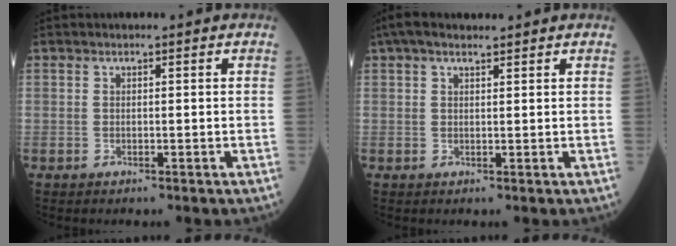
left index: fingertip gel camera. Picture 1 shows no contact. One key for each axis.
{"total": 4.3, "fx": 3.2, "fy": 1.3, "fz": 2.6, "tx": -0.056, "ty": 0.036, "tz": 0.059}